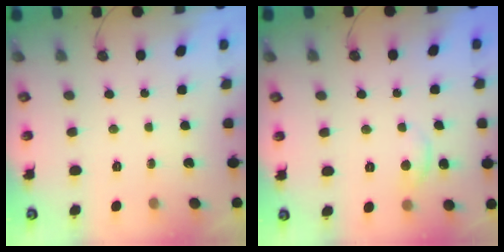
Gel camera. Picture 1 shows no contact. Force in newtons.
{"total": 1.1, "press": 1.1, "slide": 0.2}